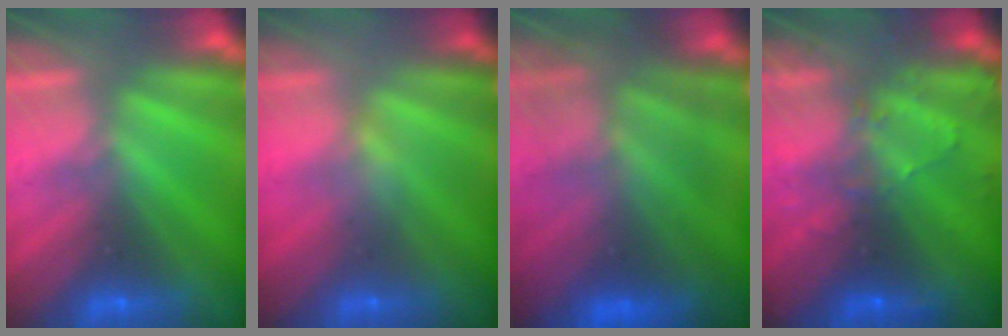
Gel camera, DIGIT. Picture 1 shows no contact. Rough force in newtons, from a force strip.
{"total": 2.4}
{"total": 7.3}
{"total": 7.6}